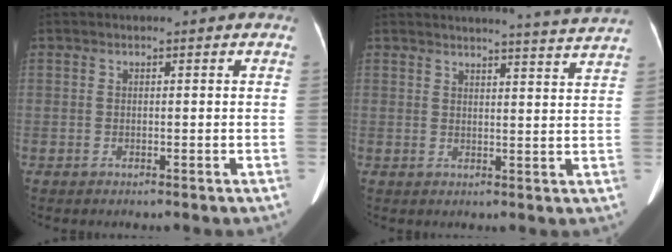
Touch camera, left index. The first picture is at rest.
{"total": 8.3, "force": [7.9, -2.2, 1.5], "torque": [-0.025, -0.048, 0.085]}